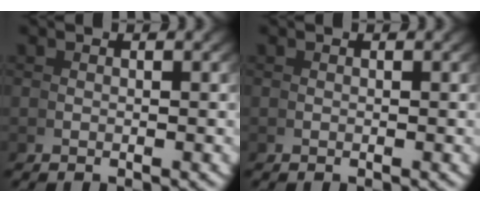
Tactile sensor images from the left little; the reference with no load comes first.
{"total": 0.0}